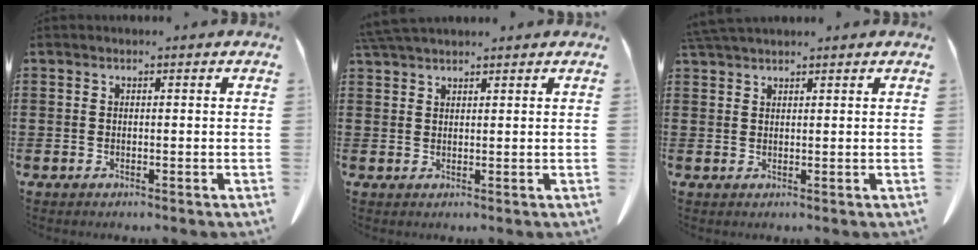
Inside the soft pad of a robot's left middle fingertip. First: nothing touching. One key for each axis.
{"total": 2.9, "fx": 2.7, "fy": 0.5, "fz": 1.1, "tx": -0.028, "ty": -0.001, "tz": 0.054}
{"total": 2.0, "fx": 1.9, "fy": 0.3, "fz": 0.7, "tx": -0.019, "ty": 0.000, "tz": 0.038}